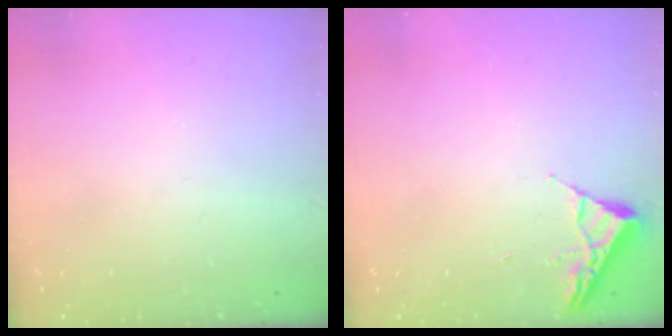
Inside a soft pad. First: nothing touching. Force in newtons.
{"total": 2.6, "press": 2.6, "slide": 0.3}